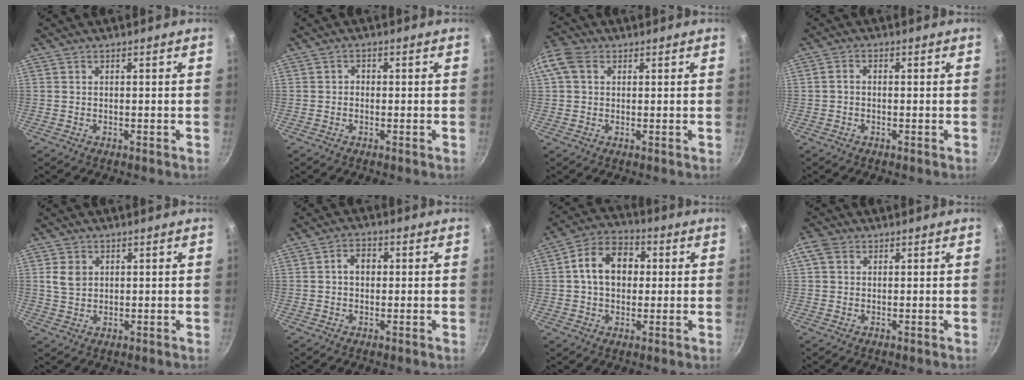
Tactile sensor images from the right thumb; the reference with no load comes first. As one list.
[{"total": 1.1, "force": [-0.3, 0.9, 0.5], "torque": [-0.007, 0.005, -0.007]}, {"total": 7.6, "force": [2.2, 5.7, 4.6], "torque": [-0.096, 0.019, 0.029]}, {"total": 1.6, "force": [-0.4, 1.2, 1.0], "torque": [-0.020, 0.011, -0.010]}, {"total": 4.2, "force": [1.2, 3.3, 2.3], "torque": [-0.034, -0.001, 0.026]}, {"total": 4.0, "force": [0.5, 3.0, 2.6], "torque": [-0.025, 0.009, 0.002]}, {"total": 11.7, "force": [1.5, 8.6, 7.8], "torque": [-0.097, 0.022, 0.009]}, {"total": 3.5, "force": [1.2, 2.8, 1.8], "torque": [-0.032, 0.004, 0.016]}]